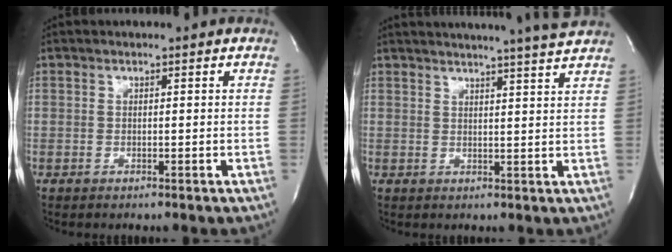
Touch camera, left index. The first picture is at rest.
{"total": 11.3, "force": [10.5, -1.6, 3.9], "torque": [-0.064, -0.023, 0.124]}